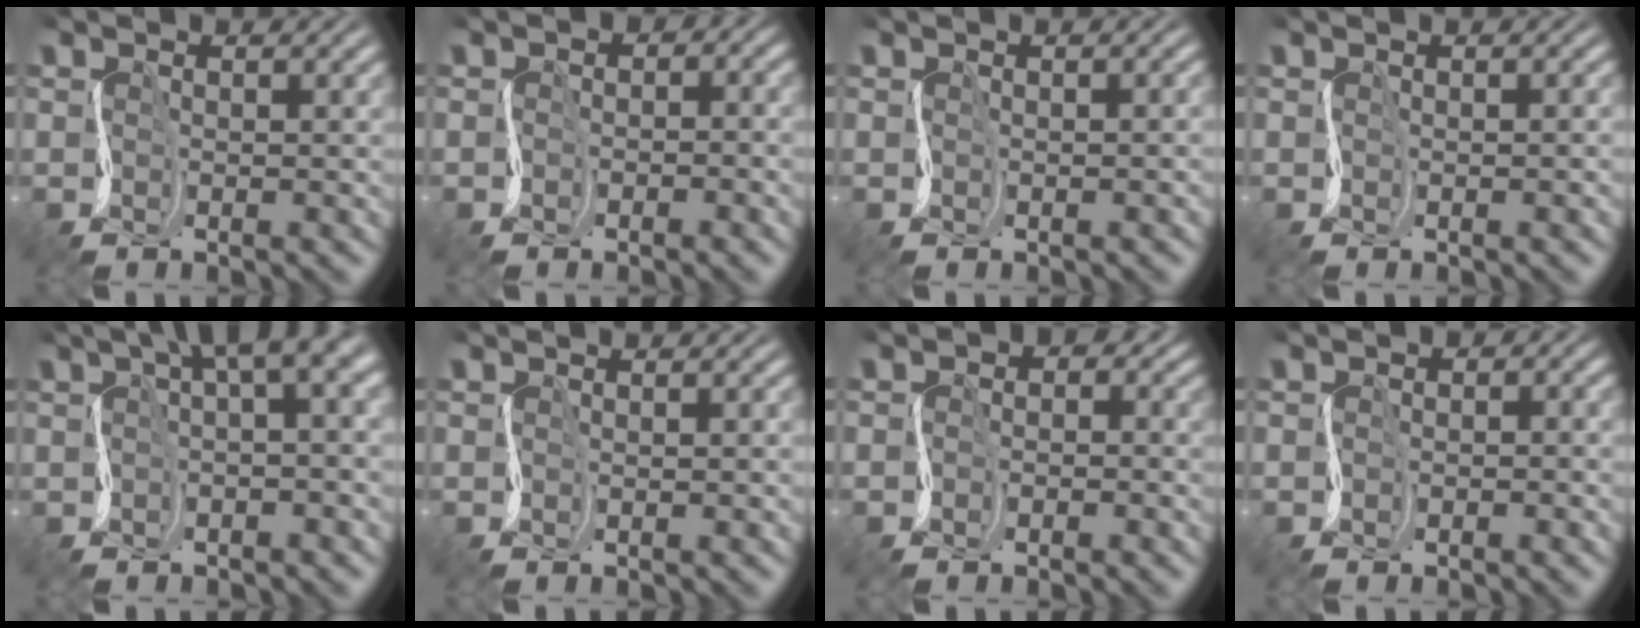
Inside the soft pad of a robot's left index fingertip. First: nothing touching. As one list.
[{"total": 1.8, "force": [-0.8, 1.2, 1.1], "torque": [-0.008, 0.003, -0.017]}, {"total": 1.3, "force": [-0.4, 0.6, 1.0], "torque": [-0.005, 0.005, -0.003]}, {"total": 1.2, "force": [-0.4, 0.5, 1.1], "torque": [-0.005, 0.004, -0.005]}, {"total": 6.5, "force": [2.2, 1.7, 5.8], "torque": [-0.076, 0.018, 0.032]}, {"total": 0.6, "force": [-0.2, 0.2, 0.6], "torque": [-0.002, -0.002, -0.003]}, {"total": 1.9, "force": [-0.6, 1.4, 1.1], "torque": [-0.004, 0.003, -0.017]}, {"total": 1.5, "force": [-0.6, 1.0, 0.9], "torque": [-0.007, 0.002, -0.014]}]